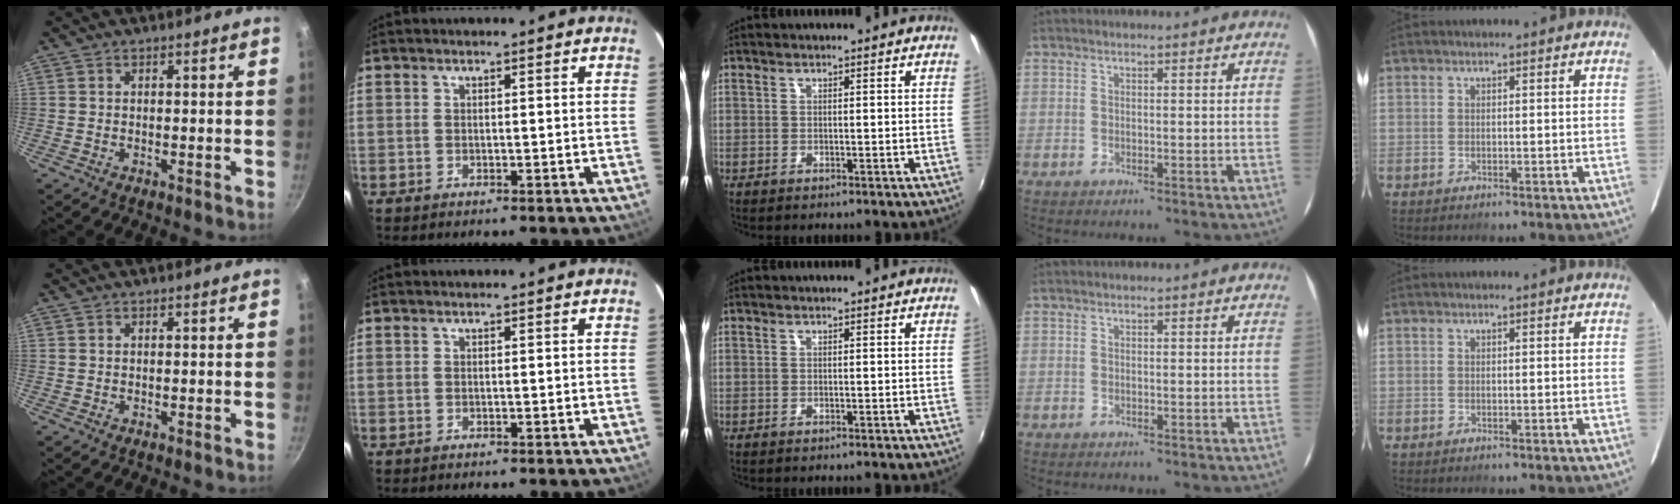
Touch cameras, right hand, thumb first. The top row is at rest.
{}